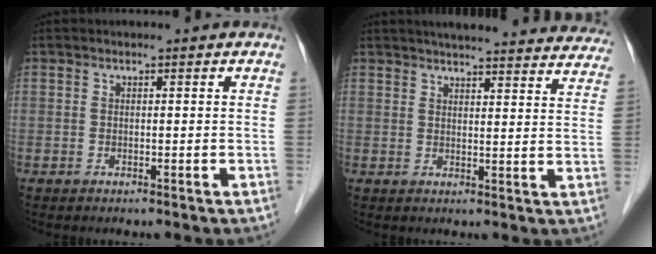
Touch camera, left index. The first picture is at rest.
{"total": 26.3, "force": [24.5, 3.5, 8.8], "torque": [-0.120, -0.035, 0.283]}